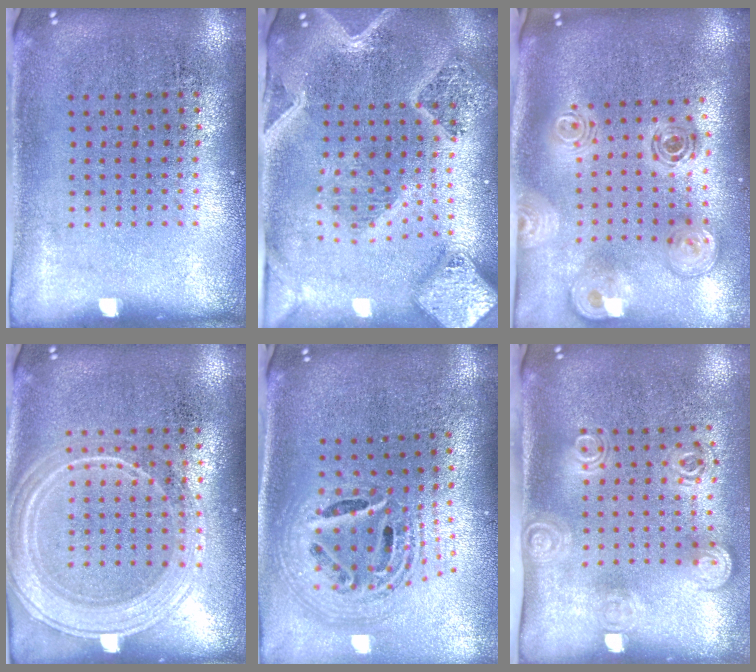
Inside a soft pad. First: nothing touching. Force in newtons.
{"total": 3.4, "press": 2.8, "slide": 1.9}
{"total": 2.0, "press": 1.7, "slide": 1.0}
{"total": 1.8, "press": 1.8, "slide": 0.3}
{"total": 2.4, "press": 1.8, "slide": 1.7}
{"total": 1.8, "press": 1.3, "slide": 1.3}